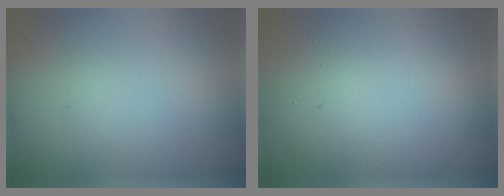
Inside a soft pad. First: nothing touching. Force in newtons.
{"total": 6.6, "press": 6.6, "slide": 0.5}